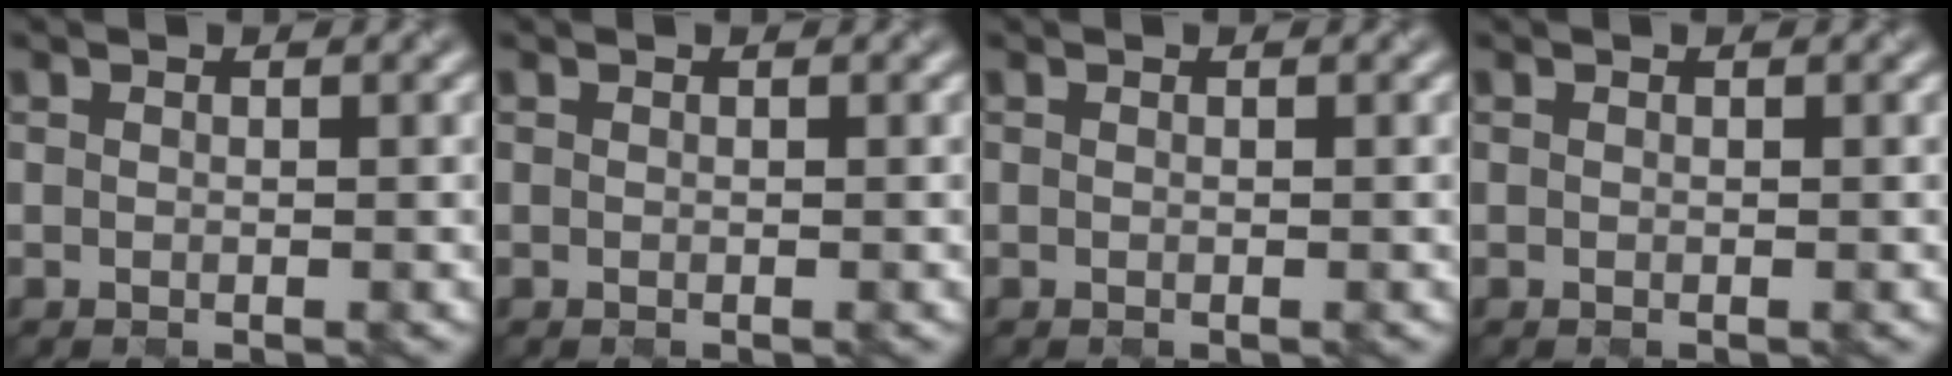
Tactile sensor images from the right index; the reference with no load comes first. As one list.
[{"total": 0.0}, {"total": 0.0}, {"total": 0.0}]